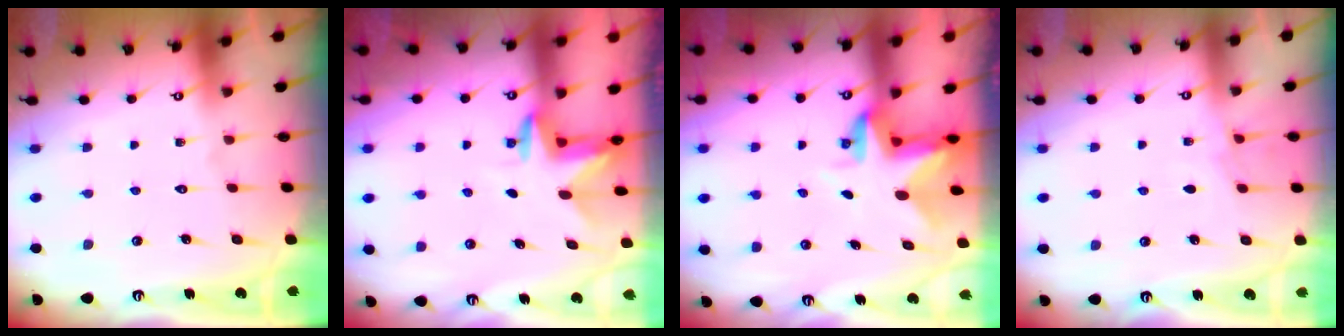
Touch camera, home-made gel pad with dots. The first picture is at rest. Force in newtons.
{"total": 2.6, "press": 2.6, "slide": 0.2}
{"total": 3.4, "press": 3.4, "slide": 0.3}
{"total": 4.2, "press": 4.2, "slide": 0.6}